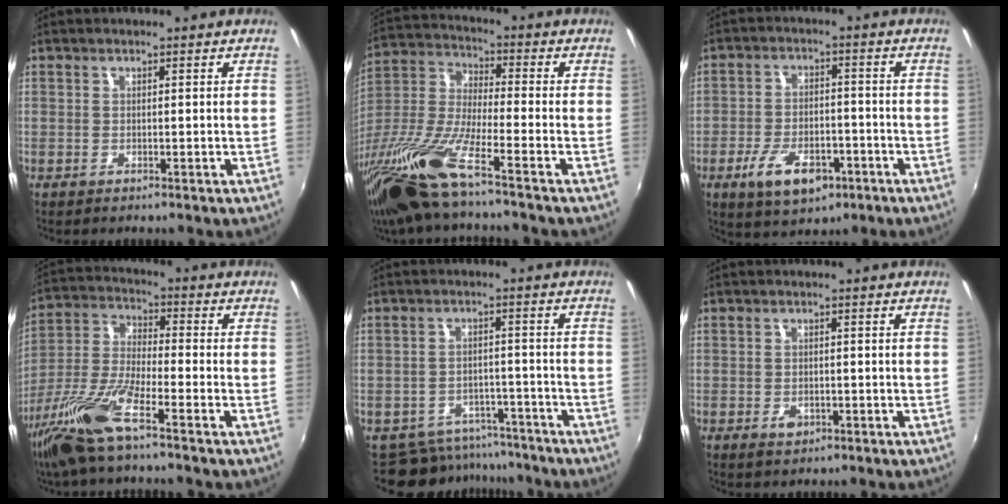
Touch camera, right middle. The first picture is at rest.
{"total": 15.8, "force": [-11.2, 0.7, 11.2], "torque": [-0.239, -0.029, -0.229]}
{"total": 10.4, "force": [-5.4, 5.4, 7.0], "torque": [-0.150, -0.007, -0.084]}
{"total": 12.9, "force": [-8.2, 1.9, 9.7], "torque": [-0.216, -0.017, -0.169]}
{"total": 9.6, "force": [-8.3, 4.6, 1.2], "torque": [-0.026, 0.015, -0.109]}
{"total": 2.3, "force": [-1.1, 1.6, 1.2], "torque": [-0.022, -0.004, -0.017]}